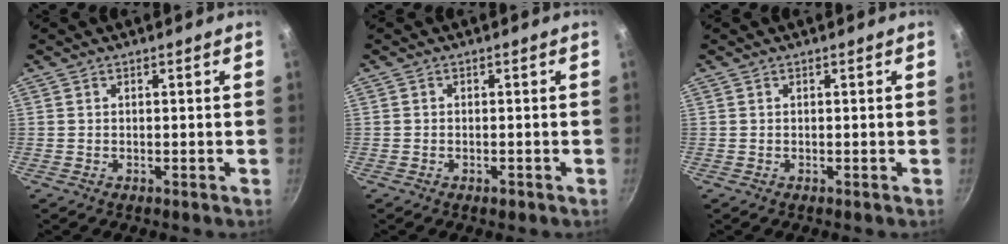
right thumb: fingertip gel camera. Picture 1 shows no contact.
{"total": 1.3, "force": [-0.8, 0.7, 0.7], "torque": [-0.014, 0.003, -0.012]}
{"total": 0.0}